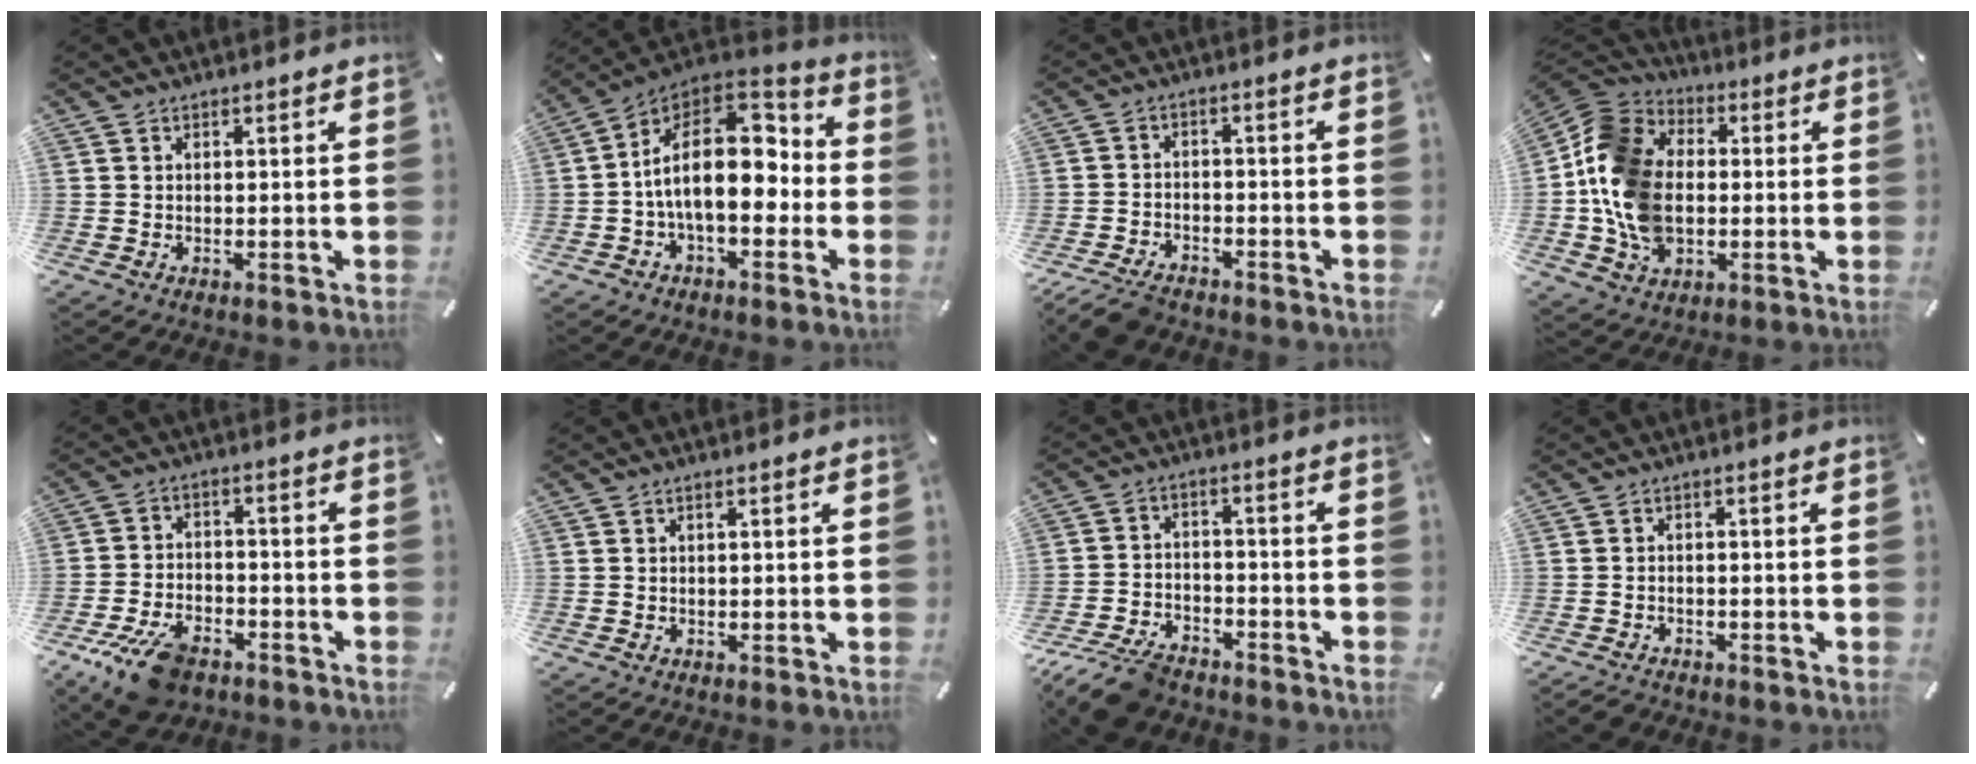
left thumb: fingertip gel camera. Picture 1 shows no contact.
{"total": 19.2, "force": [-0.3, 11.5, 15.4], "torque": [-0.260, -0.001, -0.006]}
{"total": 5.7, "force": [-4.9, 2.2, 1.8], "torque": [-0.040, 0.020, -0.094]}
{"total": 16.6, "force": [-2.6, 12.7, 10.3], "torque": [-0.247, 0.026, -0.050]}
{"total": 10.8, "force": [-6.8, 5.6, 6.3], "torque": [-0.118, 0.037, -0.121]}
{"total": 0.6, "force": [0.1, 0.1, 0.6], "torque": [-0.011, 0.001, 0.002]}
{"total": 10.1, "force": [-8.2, 4.1, 4.0], "torque": [-0.071, 0.045, -0.156]}
{"total": 2.0, "force": [-1.9, 0.6, 0.3], "torque": [-0.011, 0.007, -0.042]}